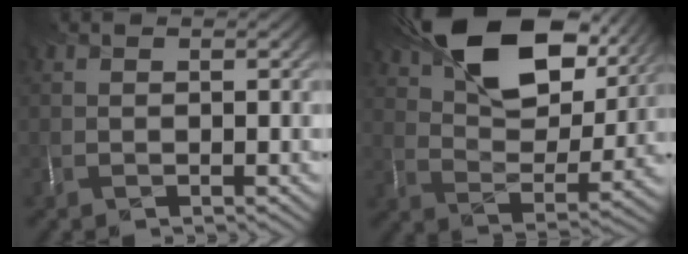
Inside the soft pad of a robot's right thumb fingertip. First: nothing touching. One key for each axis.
{"total": 16.3, "fx": 9.9, "fy": 8.1, "fz": 10.2, "tx": -0.177, "ty": 0.006, "tz": 0.157}